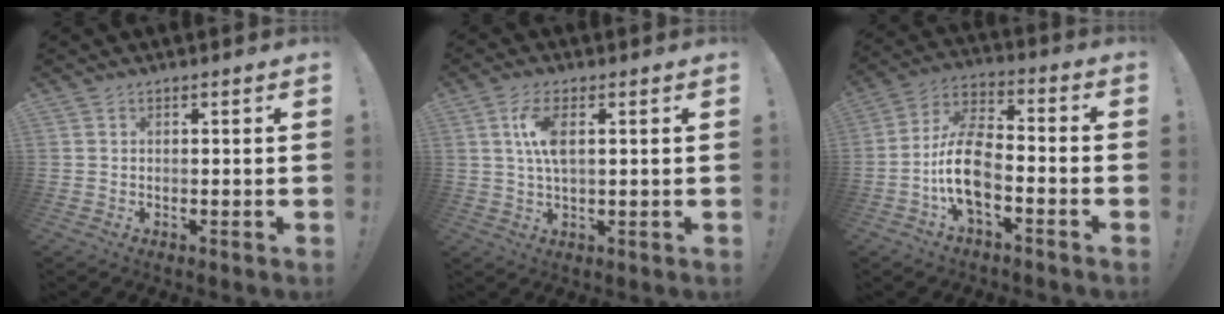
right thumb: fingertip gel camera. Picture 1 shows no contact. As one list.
[{"total": 7.7, "force": [1.6, 3.0, 6.9], "torque": [-0.143, -0.001, 0.025]}, {"total": 14.2, "force": [-5.3, 7.0, 11.1], "torque": [-0.221, 0.030, -0.088]}]